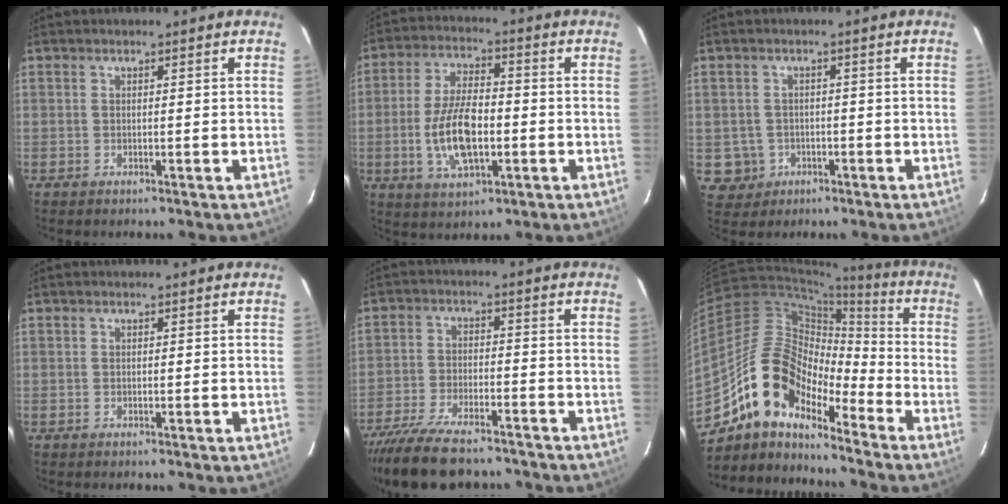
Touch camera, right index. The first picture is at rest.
{"total": 11.9, "force": [-2.5, 5.4, 10.3], "torque": [-0.207, -0.001, -0.041]}
{"total": 4.9, "force": [-1.2, 4.7, 0.4], "torque": [-0.016, 0.016, -0.008]}
{"total": 0.0}
{"total": 15.0, "force": [-12.5, 4.7, 6.8], "torque": [-0.153, -0.020, -0.210]}
{"total": 14.5, "force": [-11.3, 5.8, 6.9], "torque": [-0.116, 0.018, -0.220]}